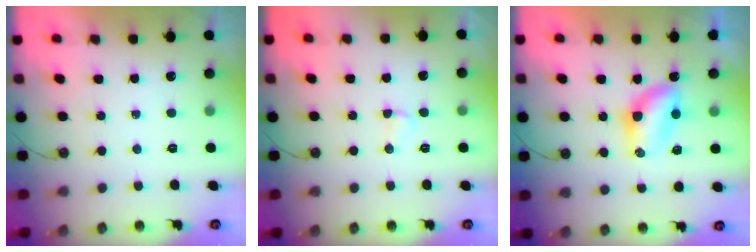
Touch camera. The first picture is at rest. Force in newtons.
{"total": 2.5, "press": 2.4, "slide": 0.7}
{"total": 7.1, "press": 6.9, "slide": 1.6}